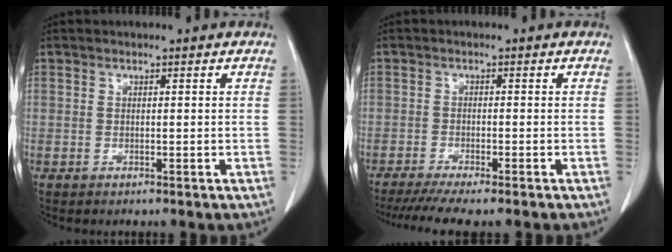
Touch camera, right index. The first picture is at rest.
{"total": 7.6, "force": [-6.2, 0.6, 4.2], "torque": [-0.060, -0.014, -0.100]}